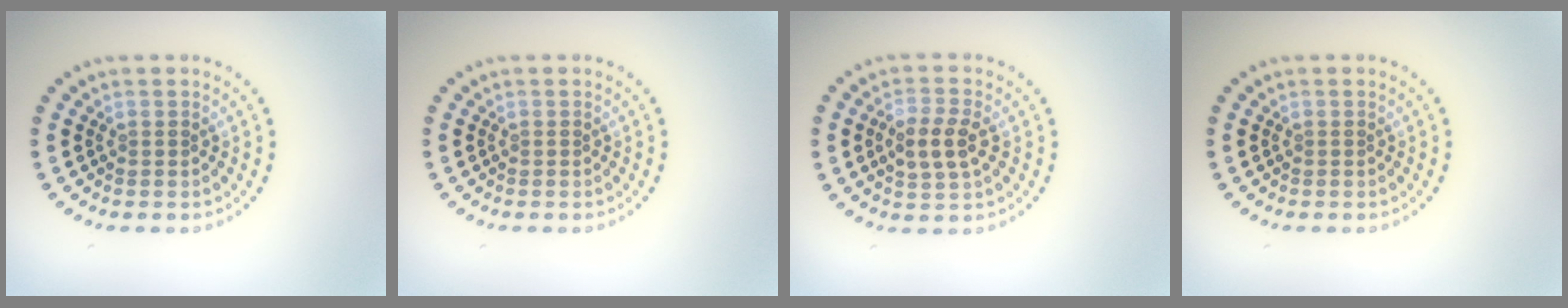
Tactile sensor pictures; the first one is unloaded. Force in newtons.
{"total": 0.0}
{"total": 3.2, "press": 3.1, "slide": 0.5}
{"total": 0.0}